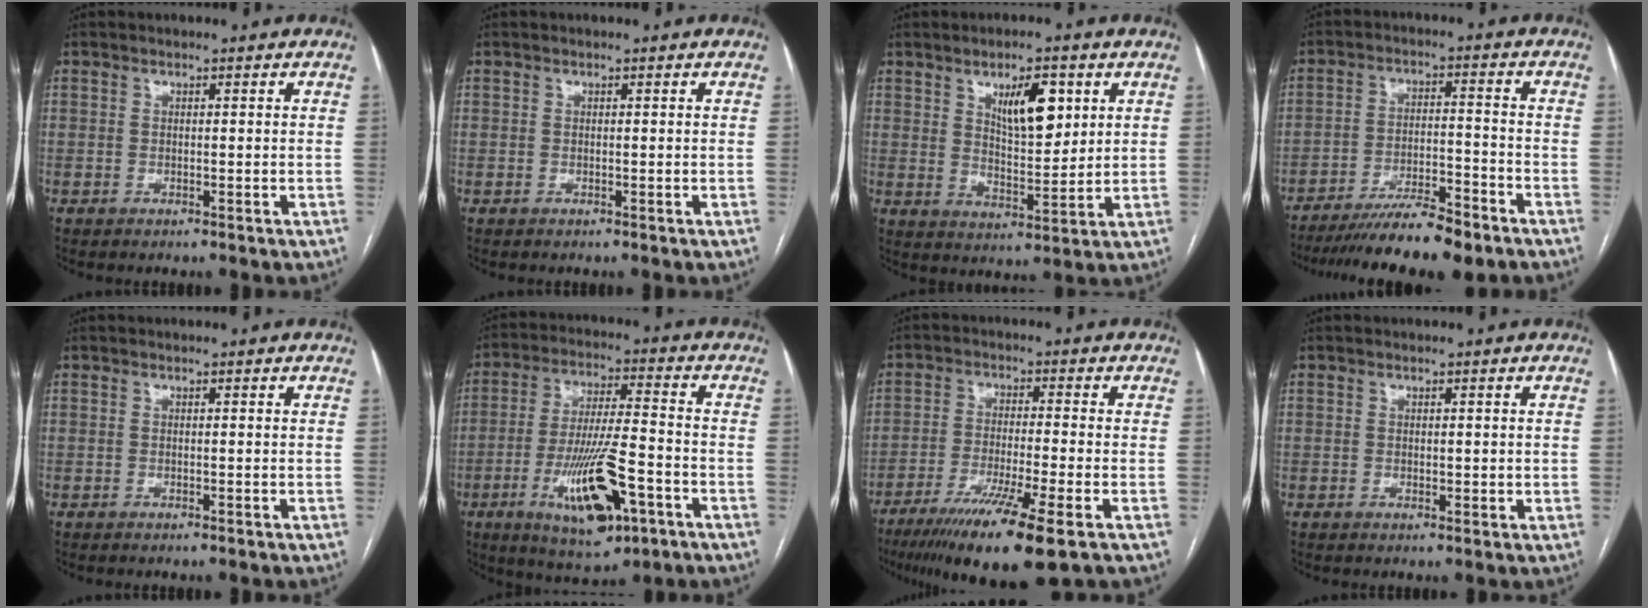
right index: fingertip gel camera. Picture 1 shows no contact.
{"total": 0.0}
{"total": 8.5, "force": [3.7, 2.9, 7.1], "torque": [-0.117, 0.000, 0.066]}
{"total": 11.8, "force": [-9.7, 1.3, 6.6], "torque": [-0.098, -0.013, -0.157]}
{"total": 0.0}
{"total": 14.8, "force": [-5.9, 3.3, 13.1], "torque": [-0.245, -0.013, -0.093]}
{"total": 12.5, "force": [-7.5, -0.4, 10.0], "torque": [-0.176, -0.034, -0.126]}
{"total": 1.3, "force": [0.2, 0.8, 1.0], "torque": [-0.011, -0.003, 0.003]}